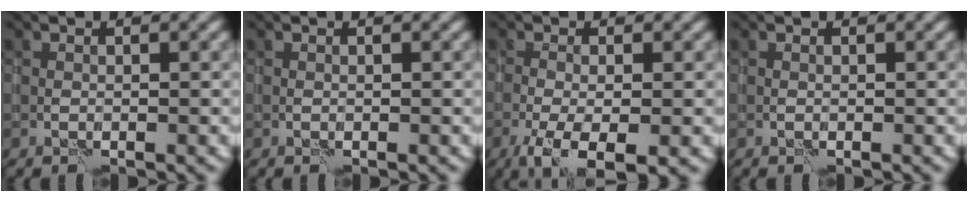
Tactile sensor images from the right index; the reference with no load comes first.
{"total": 0.0}
{"total": 5.5, "force": [-2.5, 1.8, 4.5], "torque": [-0.089, -0.010, -0.045]}
{"total": 0.0}